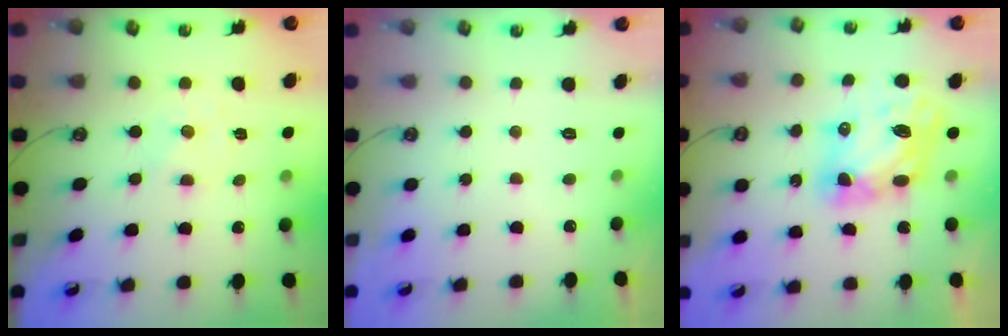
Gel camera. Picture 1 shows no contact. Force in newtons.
{"total": 0.0}
{"total": 7.9, "press": 7.9, "slide": 0.6}